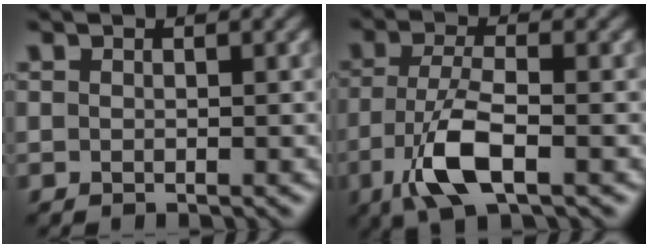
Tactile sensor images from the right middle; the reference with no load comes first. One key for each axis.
{"total": 5.9, "fx": -2.4, "fy": 2.0, "fz": 5.0, "tx": -0.110, "ty": -0.002, "tz": -0.050}